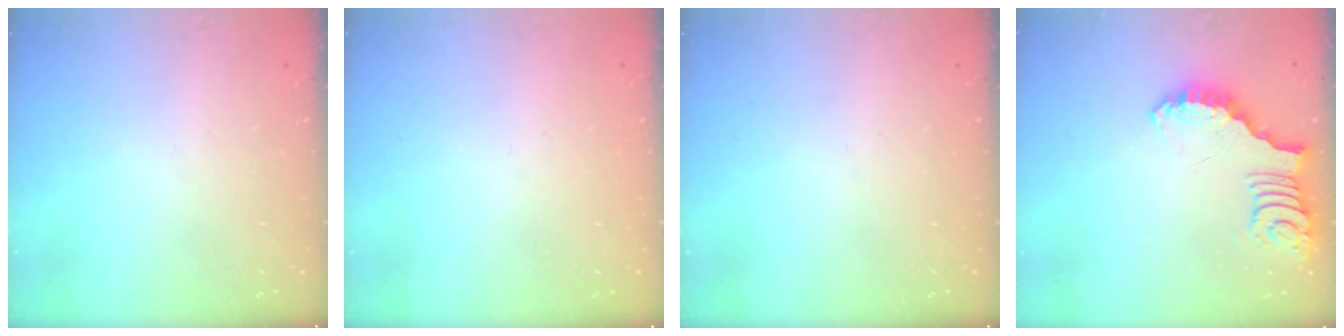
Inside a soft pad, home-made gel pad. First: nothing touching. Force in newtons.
{"total": 0.0}
{"total": 0.0}
{"total": 2.7, "press": 2.7, "slide": 0.1}